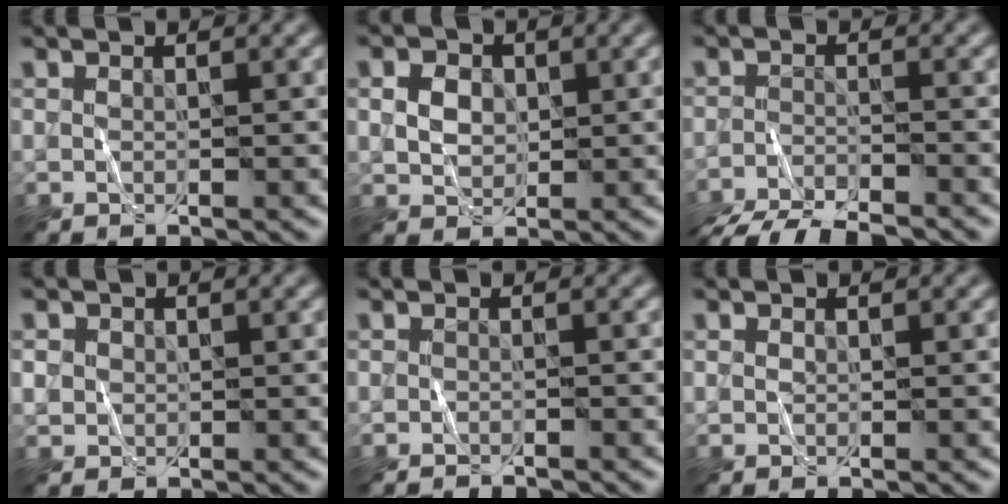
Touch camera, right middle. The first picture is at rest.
{"total": 2.3, "force": [0.6, 1.8, 1.2], "torque": [-0.022, 0.001, 0.009]}
{"total": 7.6, "force": [-6.9, 1.6, 2.7], "torque": [-0.055, -0.026, -0.112]}
{"total": 1.1, "force": [0.1, 1.1, 0.2], "torque": [0.003, -0.003, 0.003]}
{"total": 1.3, "force": [-1.3, 0.1, 0.3], "torque": [-0.002, -0.004, -0.019]}
{"total": 0.0}